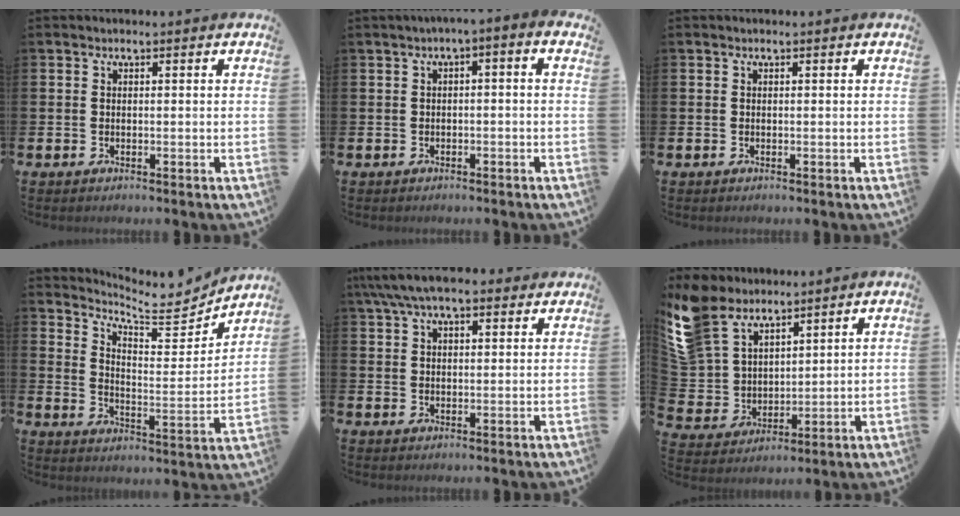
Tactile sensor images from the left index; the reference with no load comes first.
{"total": 1.6, "force": [-1.1, 0.2, 1.1], "torque": [-0.023, 0.003, -0.026]}
{"total": 0.0}
{"total": 6.9, "force": [6.6, 1.2, 1.5], "torque": [-0.037, -0.068, 0.108]}
{"total": 6.1, "force": [5.1, 1.8, 2.9], "torque": [-0.069, -0.006, 0.093]}
{"total": 9.4, "force": [7.8, 4.8, 2.0], "torque": [-0.092, -0.045, 0.153]}